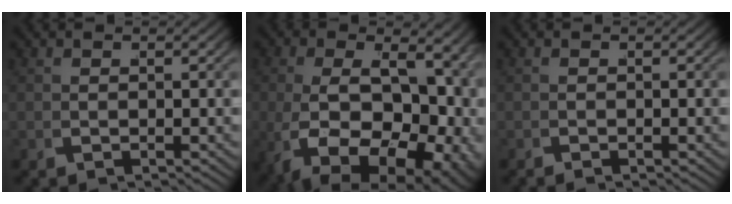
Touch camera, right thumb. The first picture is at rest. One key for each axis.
{"total": 15.7, "fx": -3.7, "fy": 10.2, "fz": 11.4, "tx": -0.217, "ty": -0.057, "tz": -0.031}
{"total": 0.5, "fx": -0.4, "fy": -0.3, "fz": -0.2, "tx": 0.004, "ty": 0.003, "tz": -0.013}